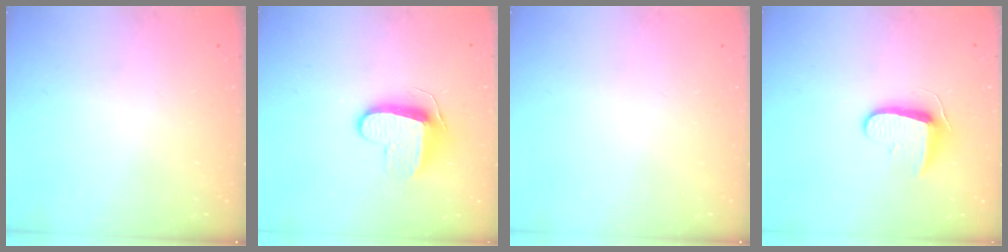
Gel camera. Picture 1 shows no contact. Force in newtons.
{"total": 9.5, "press": 9.5, "slide": 0.1}
{"total": 0.0}
{"total": 9.4, "press": 9.3, "slide": 0.9}